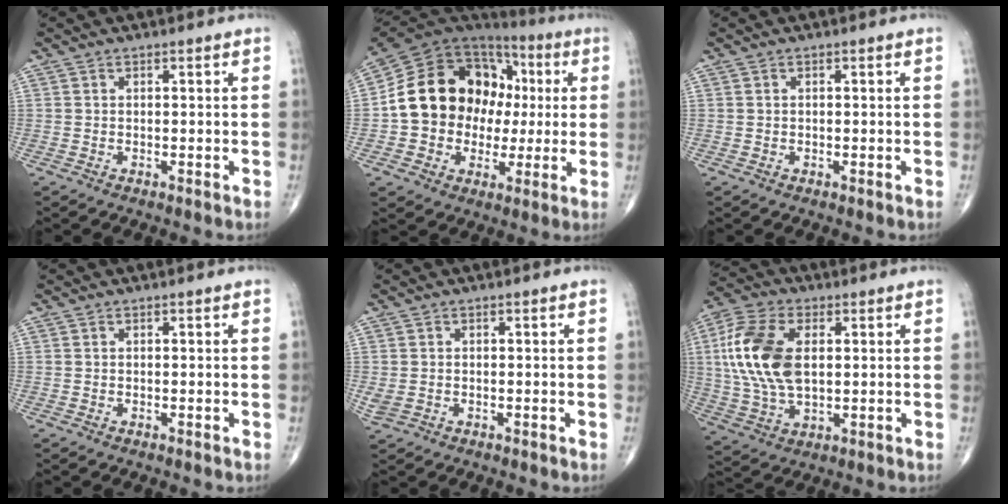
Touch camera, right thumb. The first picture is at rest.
{"total": 21.1, "force": [1.2, 16.3, 13.2], "torque": [-0.200, 0.041, 0.026]}
{"total": 0.0}
{"total": 0.0}
{"total": 1.9, "force": [-0.2, 1.5, 1.1], "torque": [-0.035, 0.003, 0.004]}
{"total": 16.2, "force": [2.5, 9.1, 13.2], "torque": [-0.279, 0.000, 0.047]}